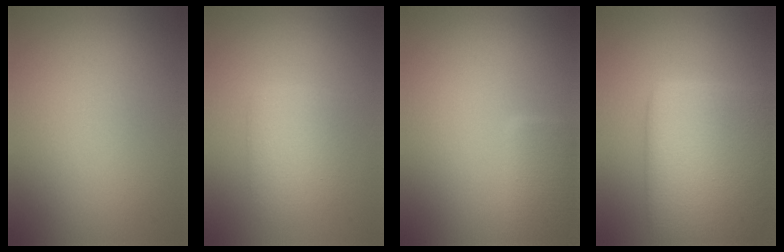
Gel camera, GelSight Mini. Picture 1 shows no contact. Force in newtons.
{"total": 2.6, "press": 2.6, "slide": 0.2}
{"total": 2.6, "press": 2.5, "slide": 0.3}
{"total": 8.6, "press": 8.6, "slide": 0.3}